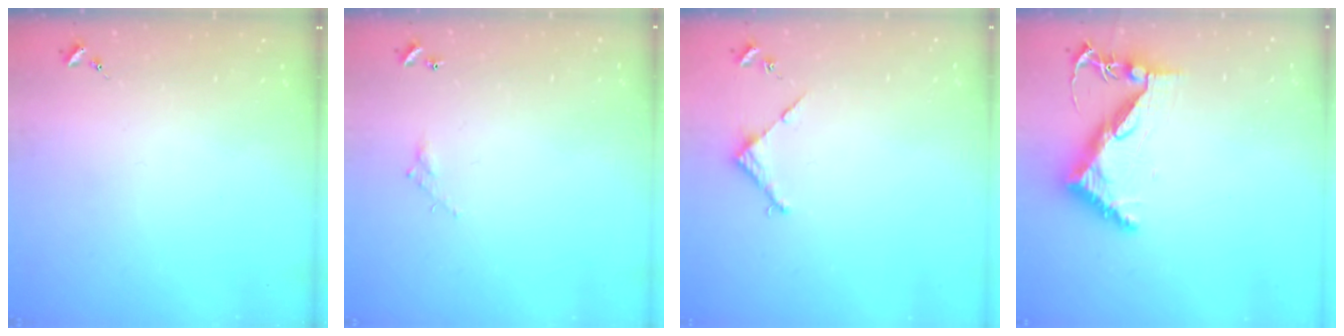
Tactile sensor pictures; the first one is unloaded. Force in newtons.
{"total": 3.8, "press": 3.8, "slide": 0.2}
{"total": 2.9, "press": 2.8, "slide": 0.2}
{"total": 8.3, "press": 8.2, "slide": 1.2}